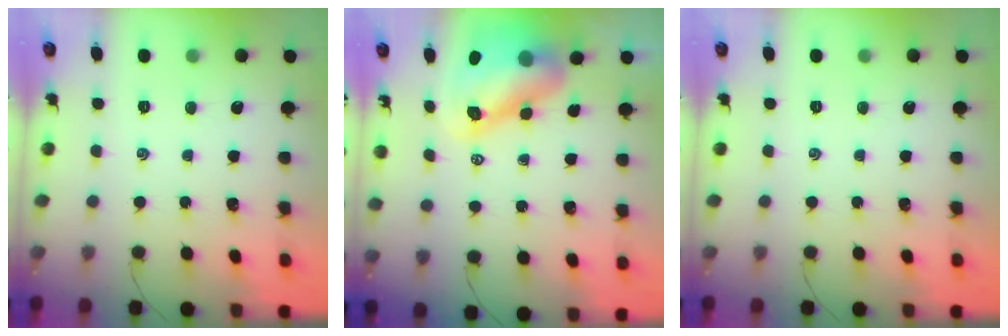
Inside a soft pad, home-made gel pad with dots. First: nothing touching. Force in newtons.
{"total": 10.4, "press": 9.9, "slide": 3.0}
{"total": 0.0}